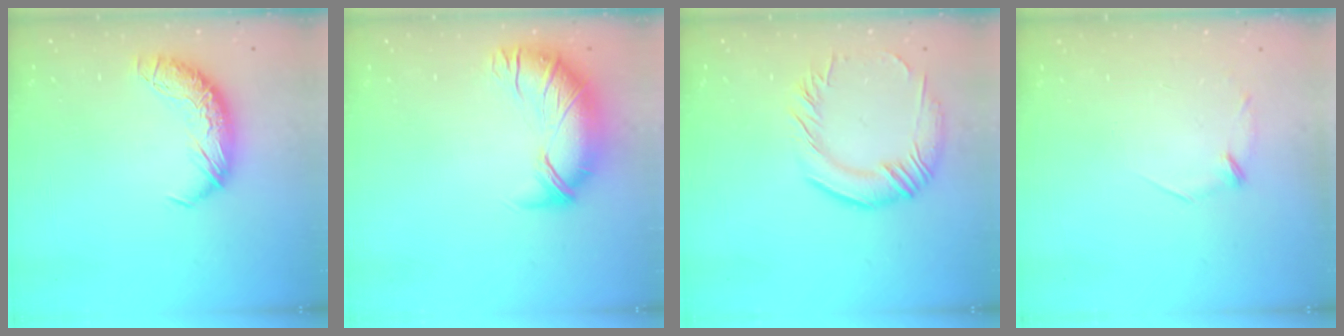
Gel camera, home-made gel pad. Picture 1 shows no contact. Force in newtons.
{"total": 2.6, "press": 1.1, "slide": 2.3}
{"total": 3.5, "press": 3.0, "slide": 1.6}
{"total": 7.0, "press": 7.0, "slide": 0.9}